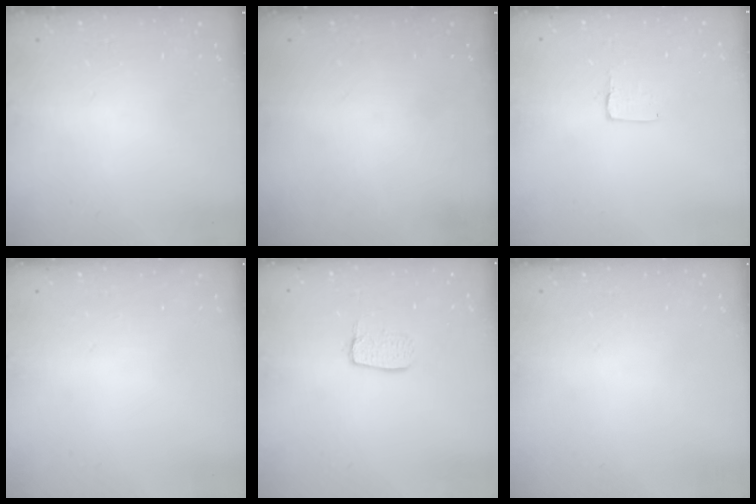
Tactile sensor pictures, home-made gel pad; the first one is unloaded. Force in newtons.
{"total": 0.0}
{"total": 1.7, "press": 1.6, "slide": 0.1}
{"total": 0.0}
{"total": 7.0, "press": 7.0, "slide": 0.5}
{"total": 0.0}